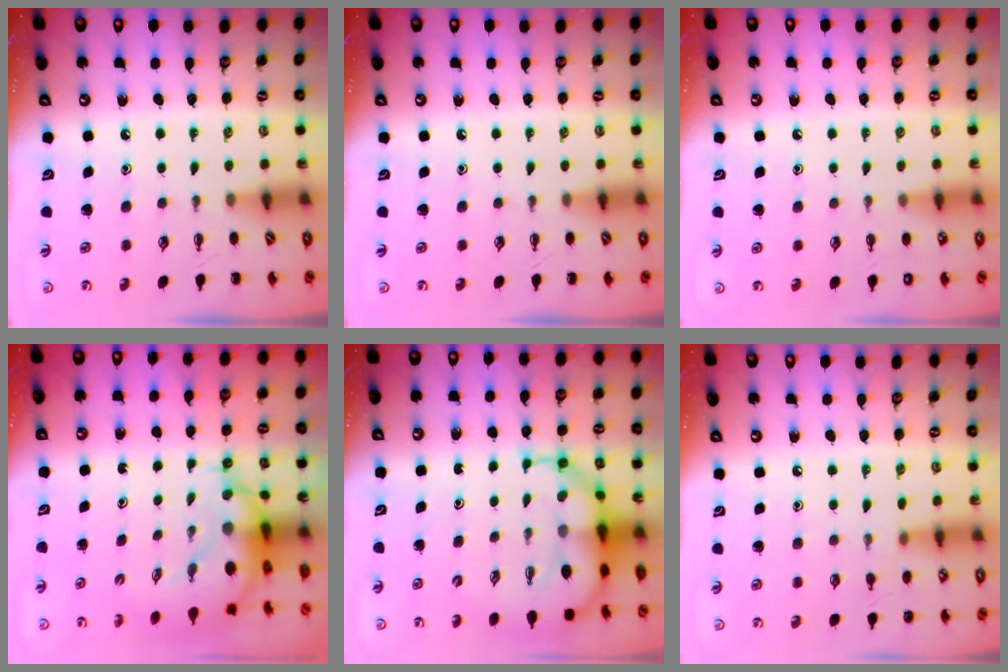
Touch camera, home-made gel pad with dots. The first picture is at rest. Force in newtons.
{"total": 0.0}
{"total": 3.4, "press": 2.5, "slide": 2.3}
{"total": 7.4, "press": 7.2, "slide": 1.9}
{"total": 10.0, "press": 9.6, "slide": 2.9}
{"total": 7.3, "press": 7.1, "slide": 1.3}